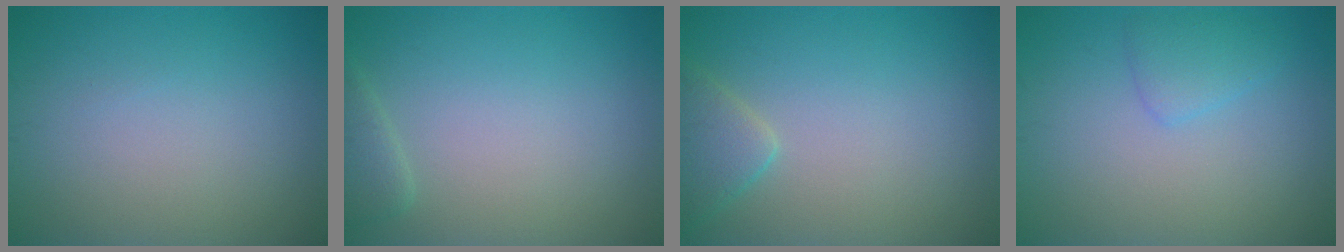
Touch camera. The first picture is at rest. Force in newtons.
{"total": 1.5, "press": 1.5, "slide": 0.1}
{"total": 2.6, "press": 2.6, "slide": 0.2}
{"total": 1.8, "press": 1.8, "slide": 0.2}